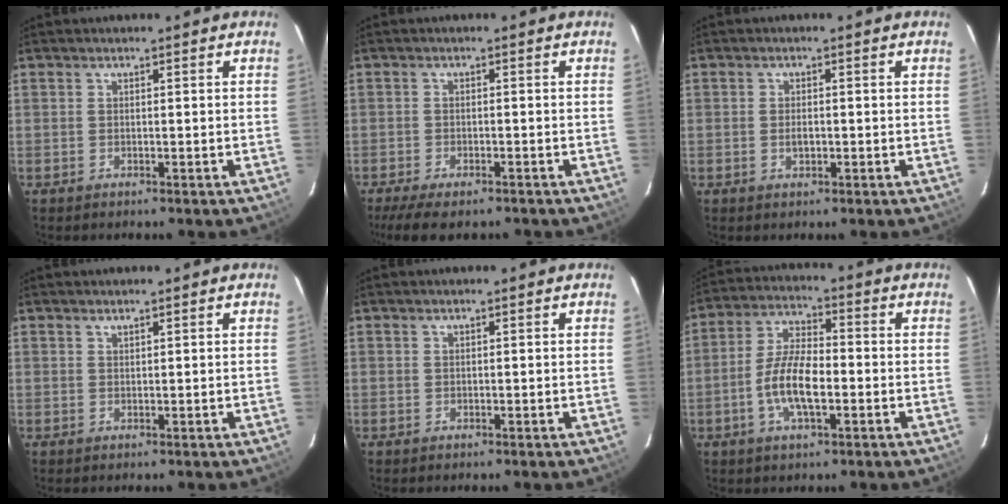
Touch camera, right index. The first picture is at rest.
{"total": 8.2, "force": [-6.5, 2.3, 4.5], "torque": [-0.105, -0.029, -0.106]}
{"total": 1.8, "force": [-0.3, 1.0, 1.5], "torque": [-0.027, 0.001, -0.005]}
{"total": 0.5, "force": [0.5, 0.0, 0.1], "torque": [-0.001, 0.001, 0.010]}
{"total": 0.0}
{"total": 9.6, "force": [-2.6, 3.6, 8.5], "torque": [-0.174, 0.006, -0.050]}